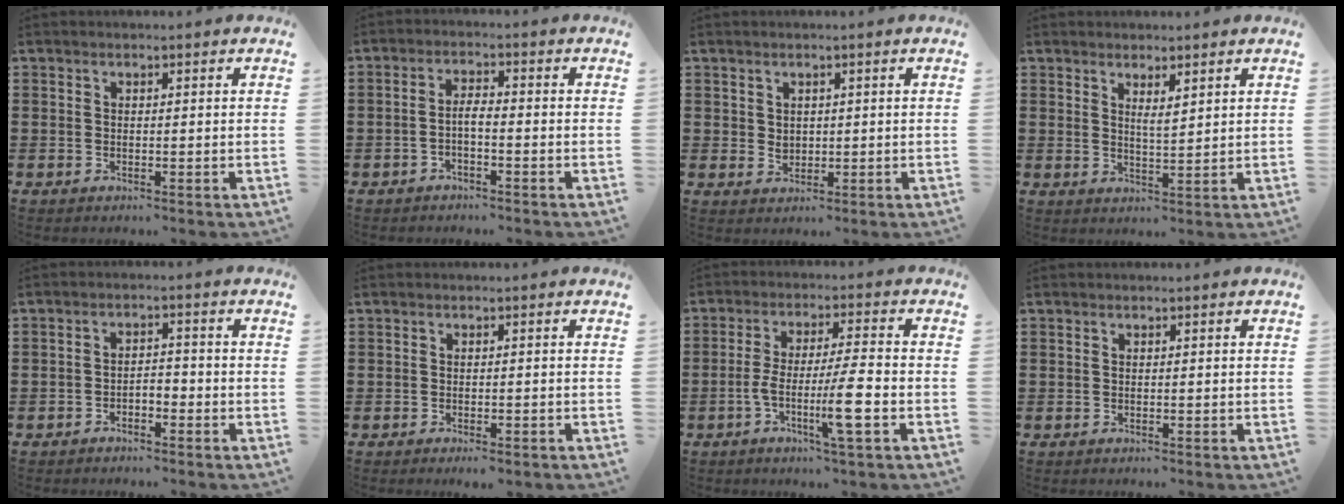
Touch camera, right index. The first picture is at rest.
{"total": 2.4, "force": [-1.2, 0.3, 2.0], "torque": [-0.047, -0.001, -0.025]}
{"total": 1.6, "force": [0.7, 1.3, 0.5], "torque": [-0.014, 0.006, 0.014]}
{"total": 2.3, "force": [1.6, 0.5, 1.6], "torque": [-0.033, 0.003, 0.027]}
{"total": 1.9, "force": [-1.7, 0.6, 0.7], "torque": [-0.020, 0.003, -0.036]}
{"total": 0.9, "force": [-0.8, 0.1, 0.5], "torque": [-0.011, -0.004, -0.014]}
{"total": 9.0, "force": [-3.3, 0.4, 8.3], "torque": [-0.165, -0.015, -0.065]}
{"total": 0.0}